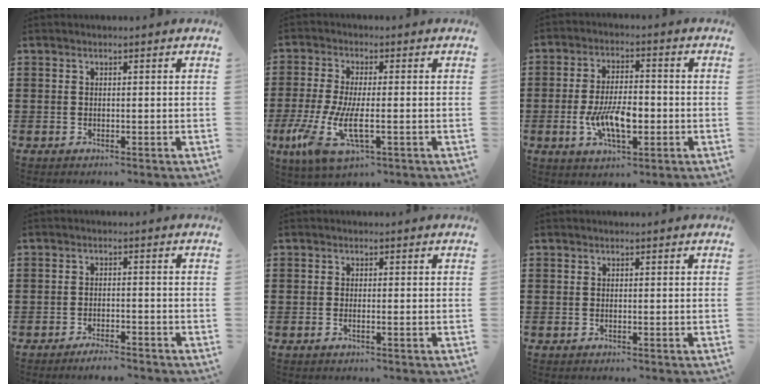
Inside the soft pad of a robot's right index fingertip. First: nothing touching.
{"total": 9.1, "force": [-3.2, 2.4, 8.2], "torque": [-0.190, -0.022, -0.059]}
{"total": 8.3, "force": [-2.0, 3.7, 7.2], "torque": [-0.155, -0.002, -0.039]}
{"total": 2.1, "force": [-2.0, 0.1, 0.6], "torque": [-0.014, 0.001, -0.039]}
{"total": 0.9, "force": [-0.5, 0.0, 0.8], "torque": [-0.013, -0.004, -0.008]}
{"total": 0.0}